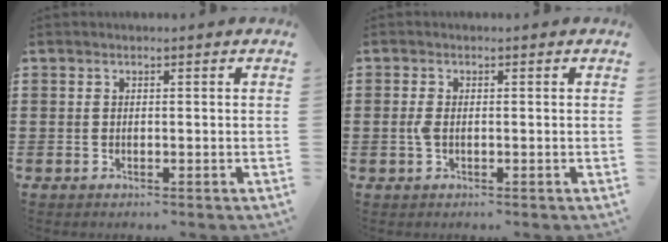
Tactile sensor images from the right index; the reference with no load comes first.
{"total": 1.7, "force": [-0.3, 0.8, 1.5], "torque": [-0.044, -0.004, -0.011]}